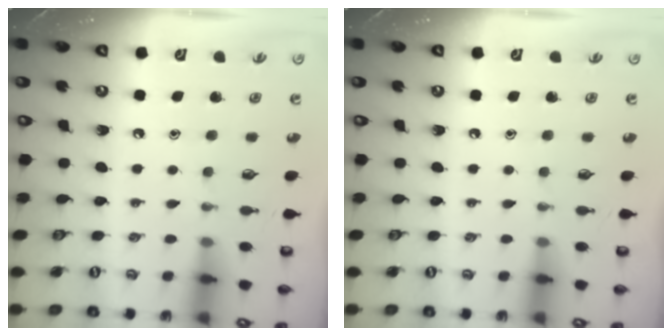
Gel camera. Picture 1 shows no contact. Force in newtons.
{"total": 0.0}